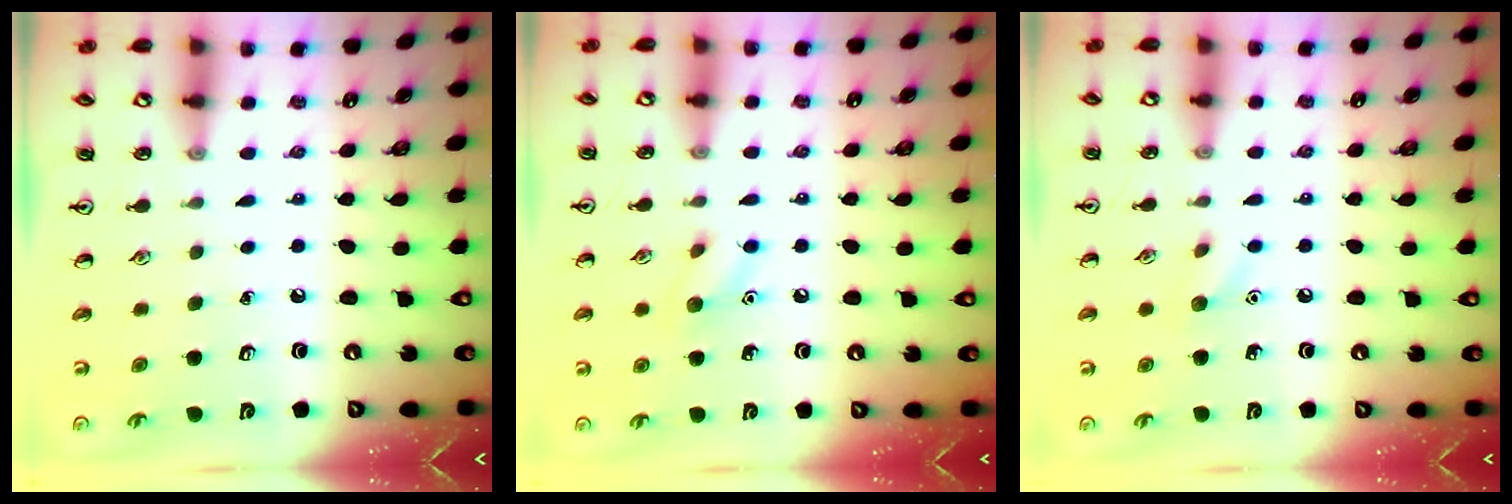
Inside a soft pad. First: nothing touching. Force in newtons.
{"total": 6.7, "press": 6.6, "slide": 0.9}
{"total": 5.5, "press": 5.4, "slide": 1.3}